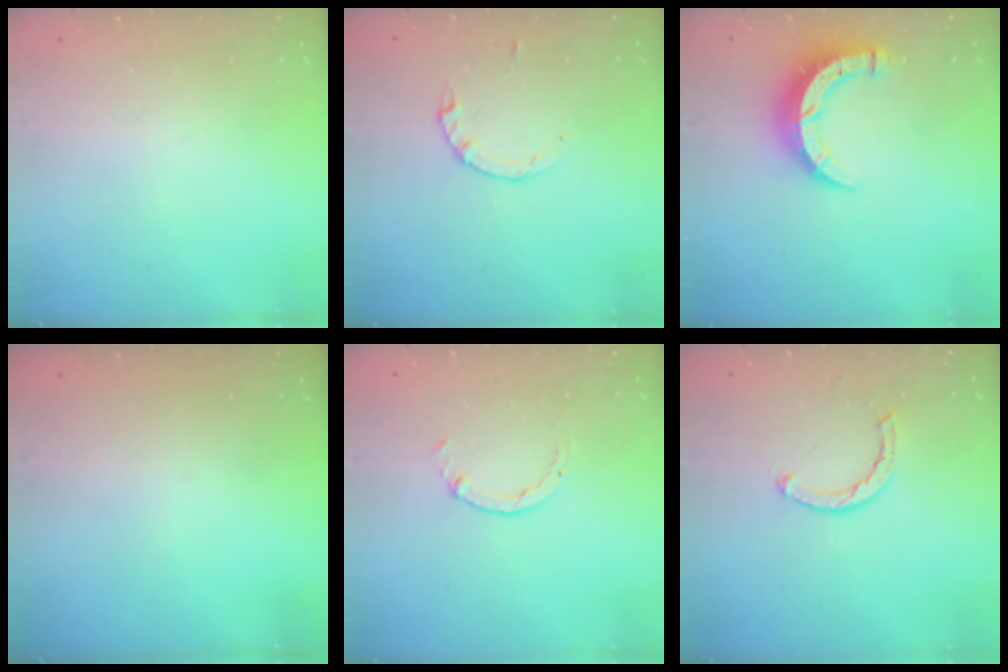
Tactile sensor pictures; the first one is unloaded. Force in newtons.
{"total": 2.2, "press": 2.1, "slide": 0.3}
{"total": 8.8, "press": 8.7, "slide": 0.9}
{"total": 0.0}
{"total": 1.1, "press": 1.1, "slide": 0.2}
{"total": 2.1, "press": 2.1, "slide": 0.1}